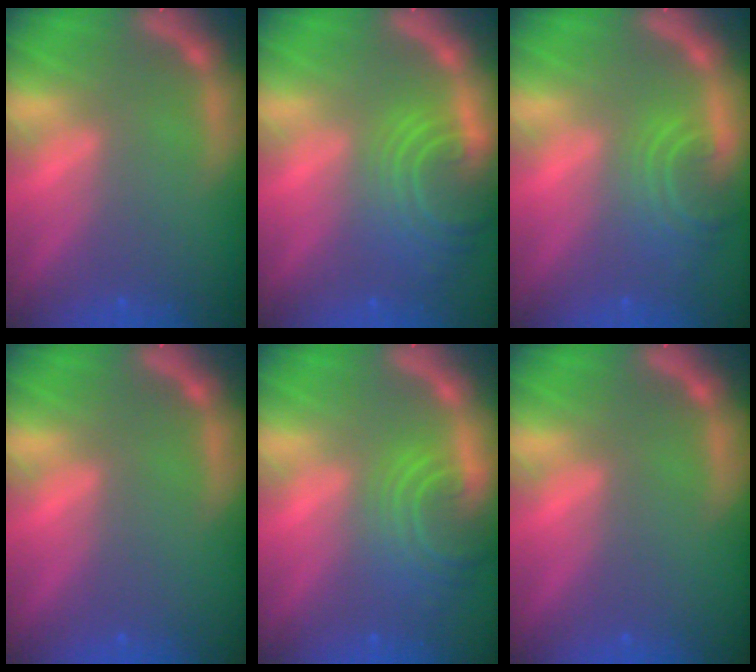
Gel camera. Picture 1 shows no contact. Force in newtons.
{"total": 7.6}
{"total": 4.5}
{"total": 0.0}
{"total": 6.1}
{"total": 0.0}